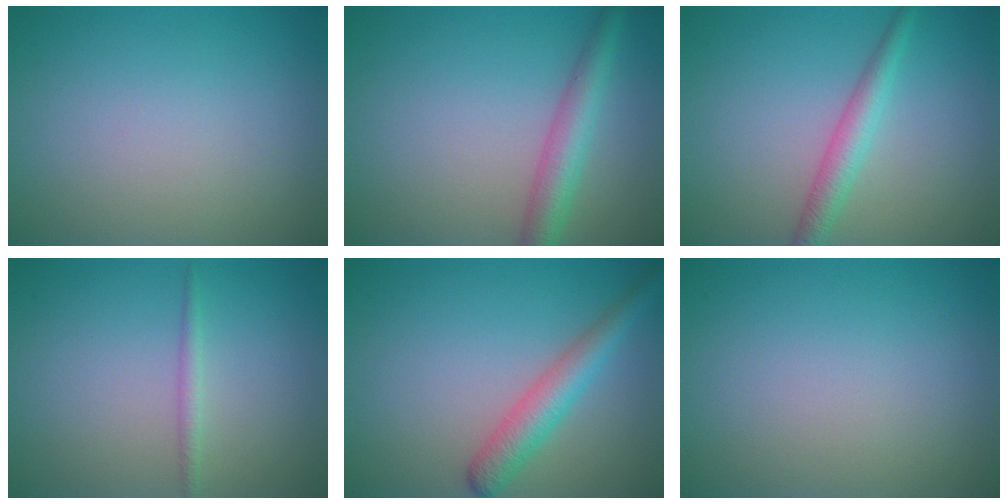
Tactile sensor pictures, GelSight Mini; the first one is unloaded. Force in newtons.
{"total": 3.7, "press": 3.7, "slide": 0.2}
{"total": 2.6, "press": 2.6, "slide": 0.2}
{"total": 1.0, "press": 1.0, "slide": 0.0}
{"total": 3.5, "press": 3.5, "slide": 0.1}
{"total": 0.0}